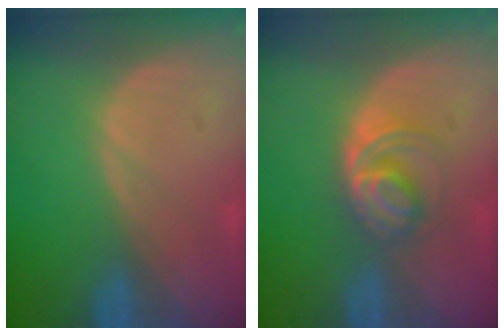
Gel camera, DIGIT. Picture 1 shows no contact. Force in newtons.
{"total": 5.2, "press": 4.9, "slide": 1.7}